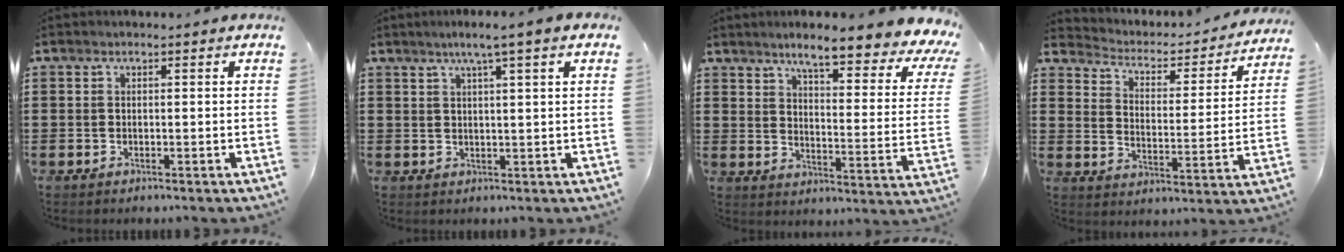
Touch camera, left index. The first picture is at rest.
{"total": 3.3, "force": [2.0, -0.5, 2.5], "torque": [-0.053, 0.000, 0.033]}
{"total": 7.4, "force": [5.9, 0.0, 4.5], "torque": [-0.096, -0.043, 0.090]}
{"total": 2.6, "force": [2.3, 1.1, 0.6], "torque": [-0.031, -0.020, 0.028]}